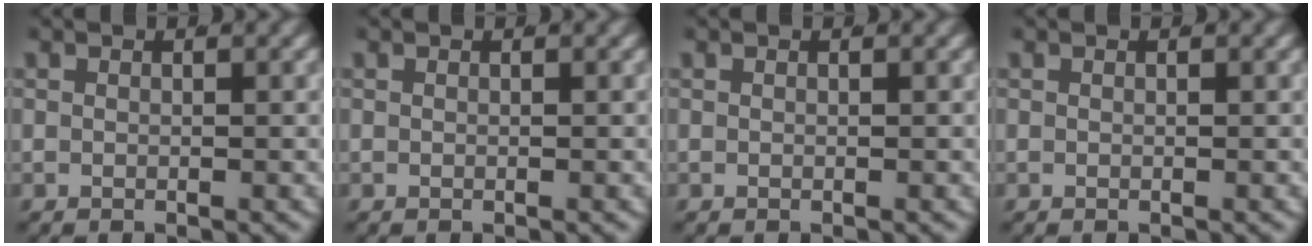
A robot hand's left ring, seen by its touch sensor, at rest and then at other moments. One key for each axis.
{"total": 0.0}
{"total": 0.0}
{"total": 0.0}